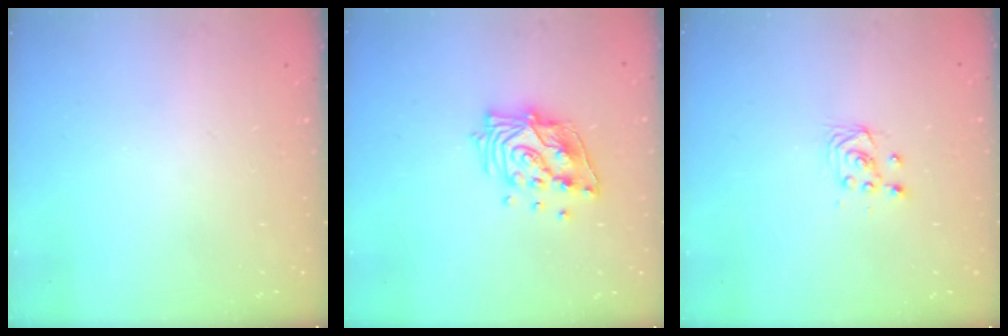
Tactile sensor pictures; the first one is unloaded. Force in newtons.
{"total": 14.1, "press": 14.0, "slide": 1.2}
{"total": 2.9, "press": 2.6, "slide": 1.3}